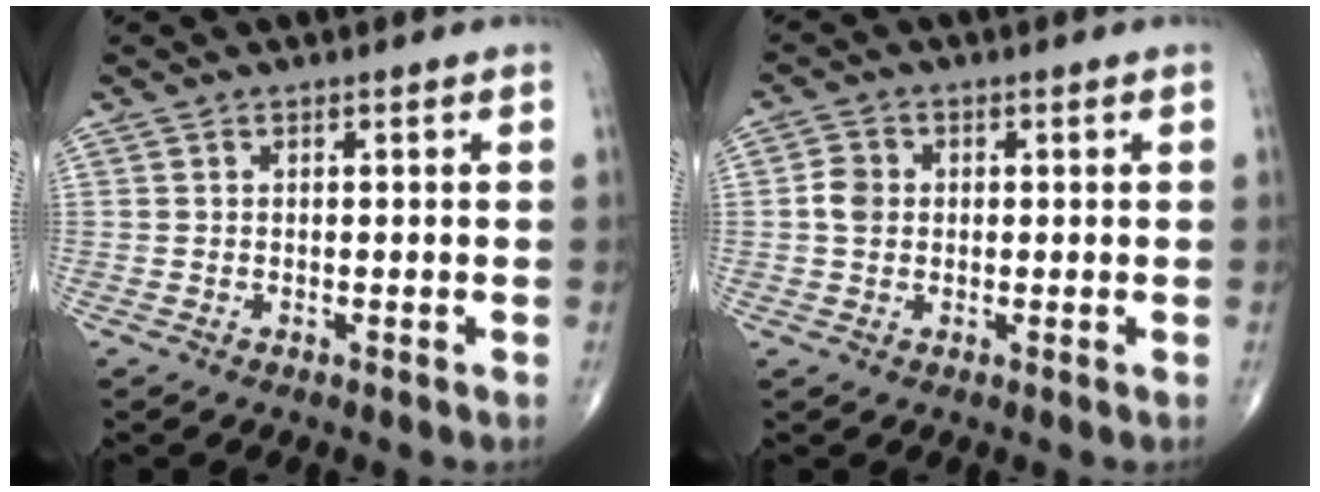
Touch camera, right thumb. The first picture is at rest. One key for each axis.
{"total": 3.6, "fx": 0.0, "fy": 3.0, "fz": 1.9, "tx": -0.027, "ty": 0.006, "tz": -0.006}